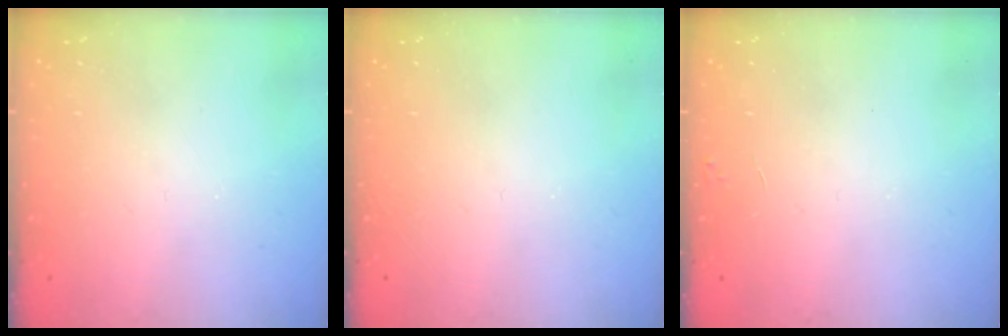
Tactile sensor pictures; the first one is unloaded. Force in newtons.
{"total": 0.0}
{"total": 2.9, "press": 2.9, "slide": 0.4}